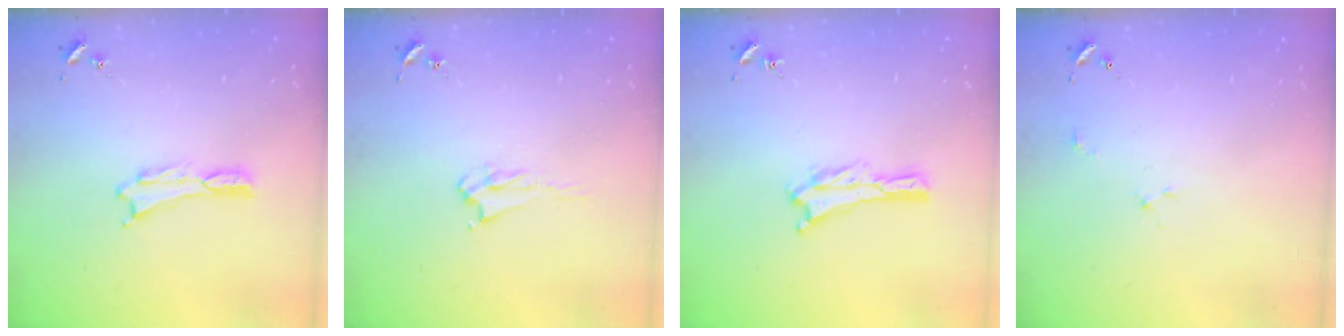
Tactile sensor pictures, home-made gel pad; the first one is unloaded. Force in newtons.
{"total": 2.2, "press": 2.2, "slide": 0.4}
{"total": 0.0}
{"total": 2.2, "press": 2.2, "slide": 0.2}